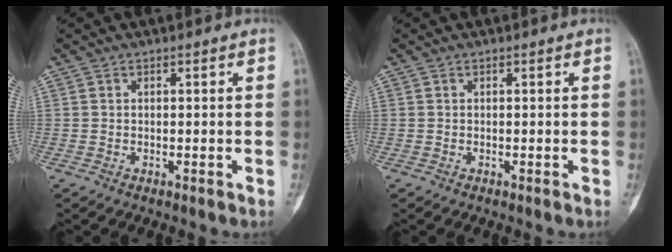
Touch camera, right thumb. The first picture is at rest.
{"total": 0.0}